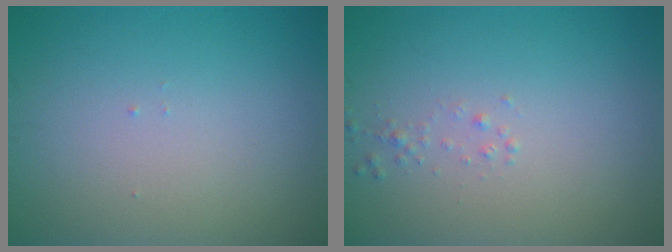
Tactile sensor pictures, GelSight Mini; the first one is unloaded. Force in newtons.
{"total": 0.7, "press": 0.6, "slide": 0.1}